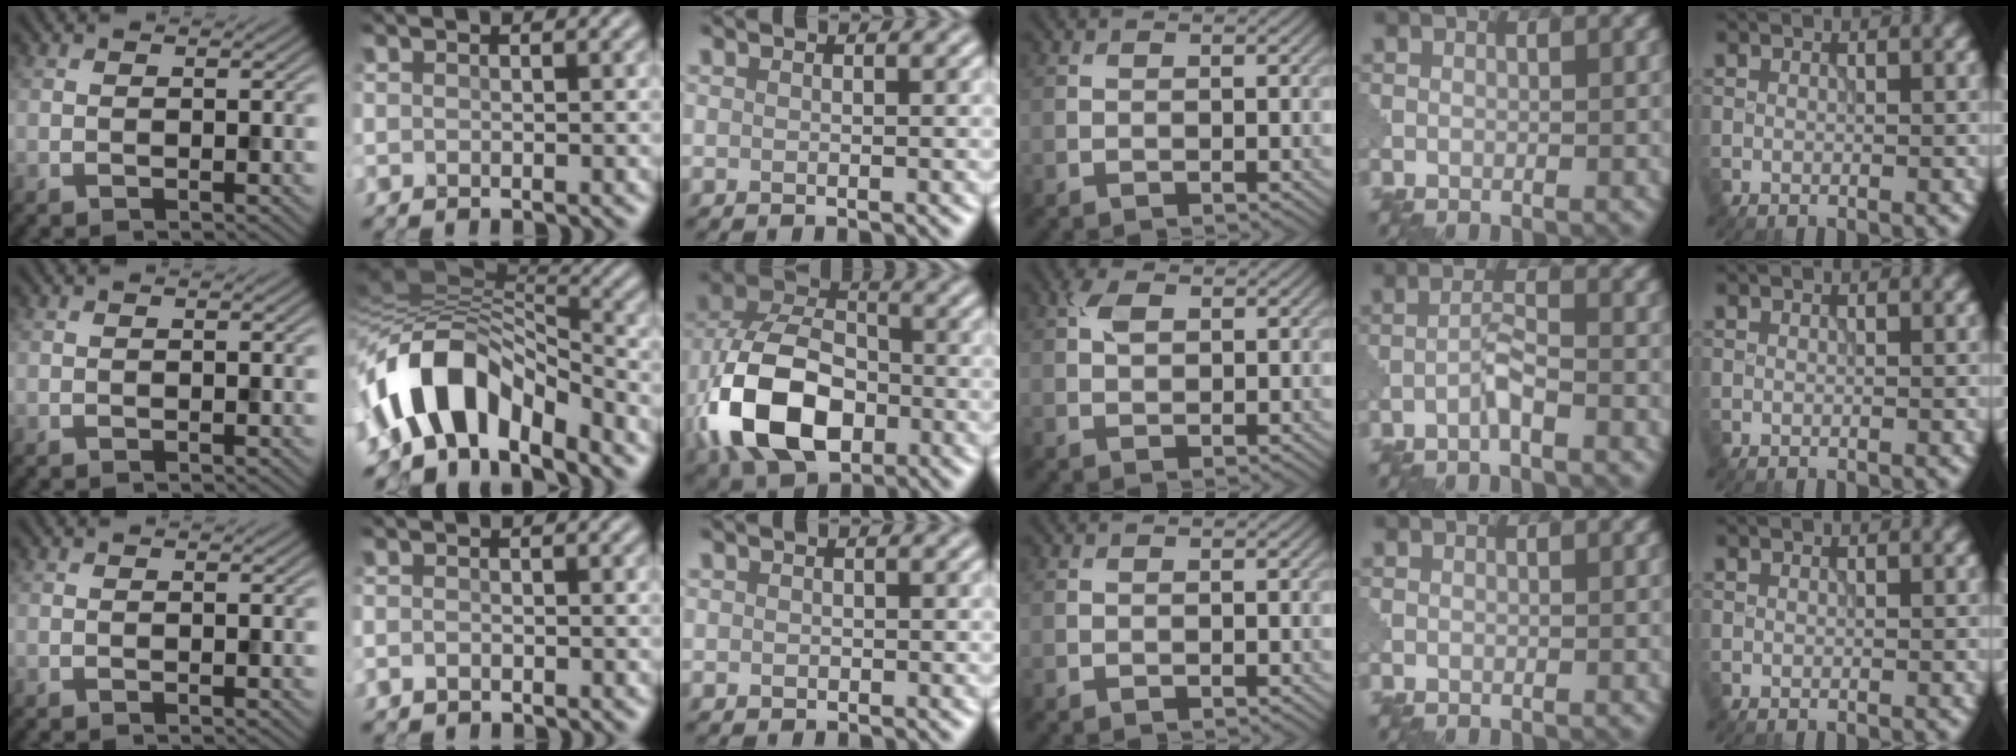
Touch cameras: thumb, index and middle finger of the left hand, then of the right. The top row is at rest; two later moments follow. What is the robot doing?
{"motion": "assemble", "object": "puzzle pieces"}